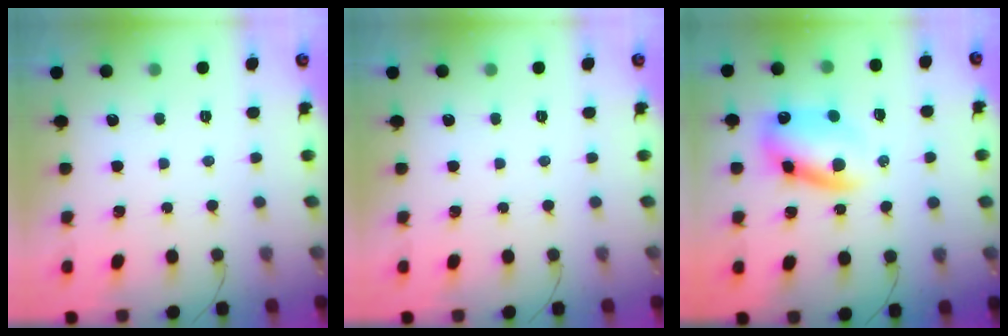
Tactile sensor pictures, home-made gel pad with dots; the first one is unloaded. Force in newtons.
{"total": 0.0}
{"total": 11.3, "press": 10.9, "slide": 3.3}